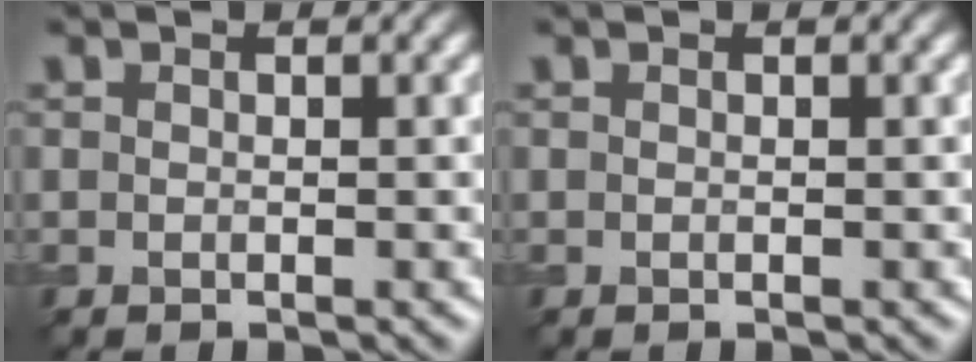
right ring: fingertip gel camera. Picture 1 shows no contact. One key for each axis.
{"total": 0.0}